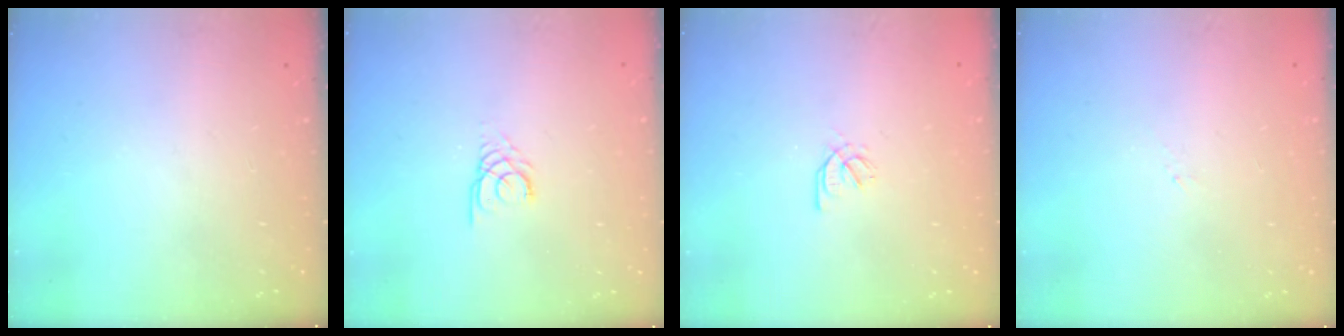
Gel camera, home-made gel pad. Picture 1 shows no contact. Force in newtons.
{"total": 2.2, "press": 2.2, "slide": 0.2}
{"total": 1.5, "press": 1.4, "slide": 0.2}
{"total": 1.2, "press": 1.2, "slide": 0.3}